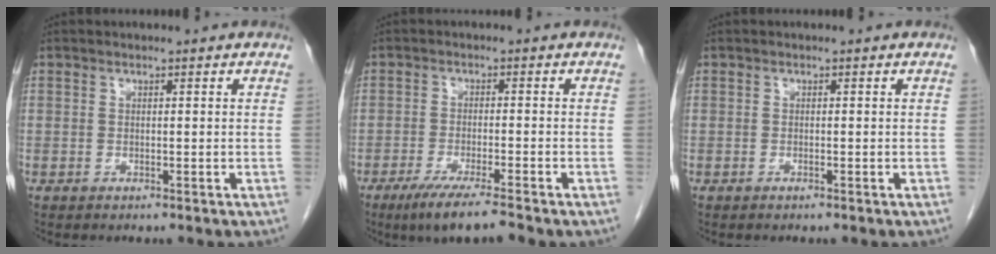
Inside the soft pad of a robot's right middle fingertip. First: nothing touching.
{"total": 6.7, "force": [-4.9, -0.1, 4.6], "torque": [-0.082, -0.018, -0.084]}
{"total": 0.0}